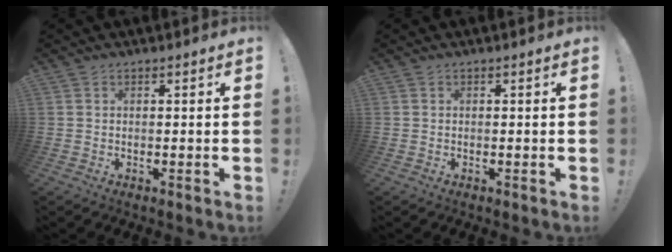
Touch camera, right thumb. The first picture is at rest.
{"total": 0.0}